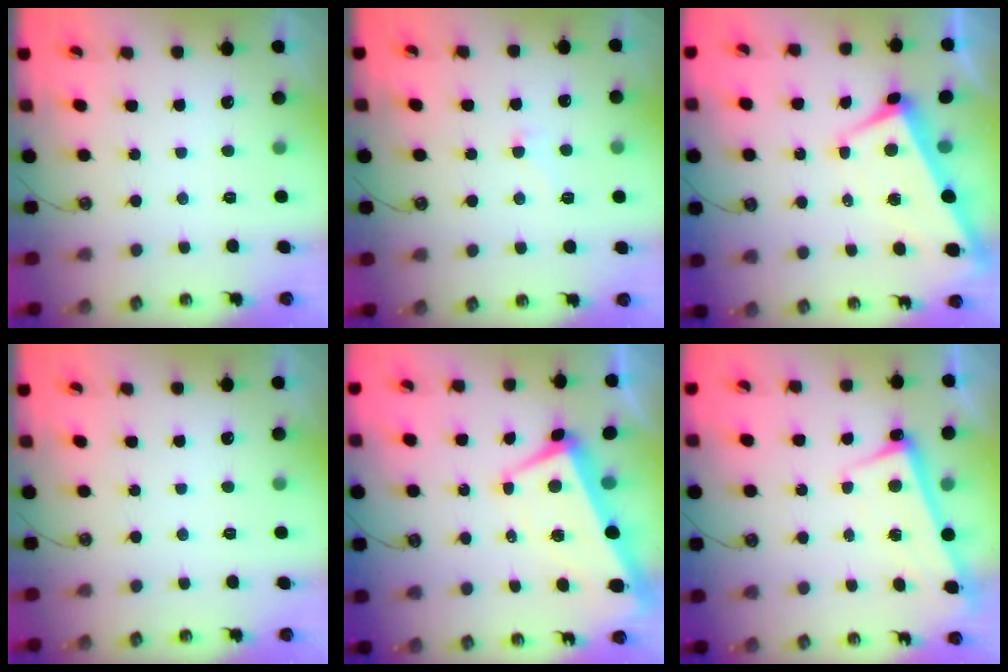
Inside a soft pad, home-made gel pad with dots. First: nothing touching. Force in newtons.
{"total": 2.7, "press": 2.6, "slide": 0.8}
{"total": 1.6, "press": 1.2, "slide": 0.9}
{"total": 0.0}
{"total": 1.9, "press": 1.5, "slide": 1.2}
{"total": 2.7, "press": 2.6, "slide": 0.6}